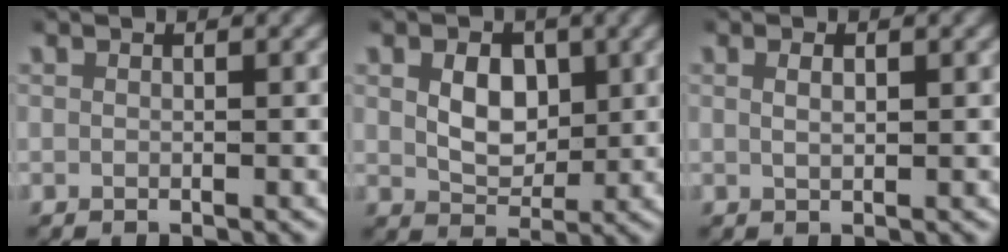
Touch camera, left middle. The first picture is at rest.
{"total": 3.8, "force": [0.9, 2.8, 2.4], "torque": [-0.040, -0.013, 0.025]}
{"total": 0.9, "force": [0.3, 0.3, 0.8], "torque": [-0.014, -0.002, 0.009]}